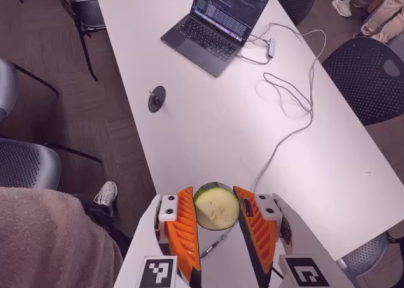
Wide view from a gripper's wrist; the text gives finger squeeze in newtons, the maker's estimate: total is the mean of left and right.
{"total": 10.0, "left": 9.6, "right": 10.3}